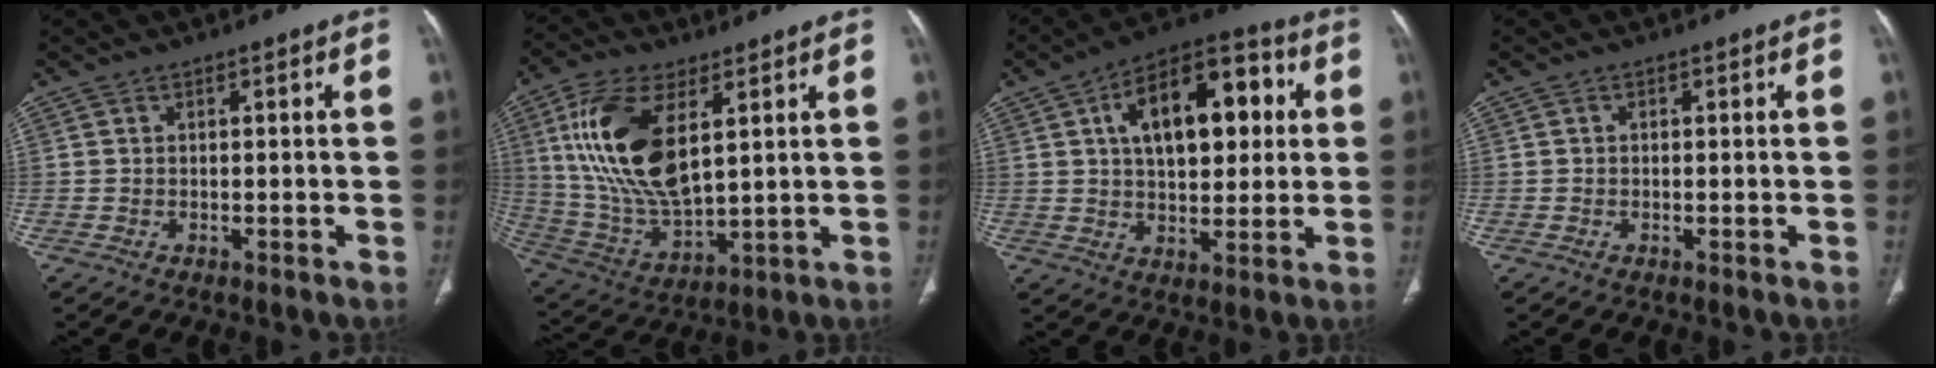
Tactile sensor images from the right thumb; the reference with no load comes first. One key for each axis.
{"total": 19.4, "fx": 5.9, "fy": 9.2, "fz": 16.0, "tx": -0.317, "ty": -0.024, "tz": 0.119}
{"total": 18.8, "fx": 4.7, "fy": 10.0, "fz": 15.2, "tx": -0.196, "ty": 0.019, "tz": 0.067}
{"total": 0.0}